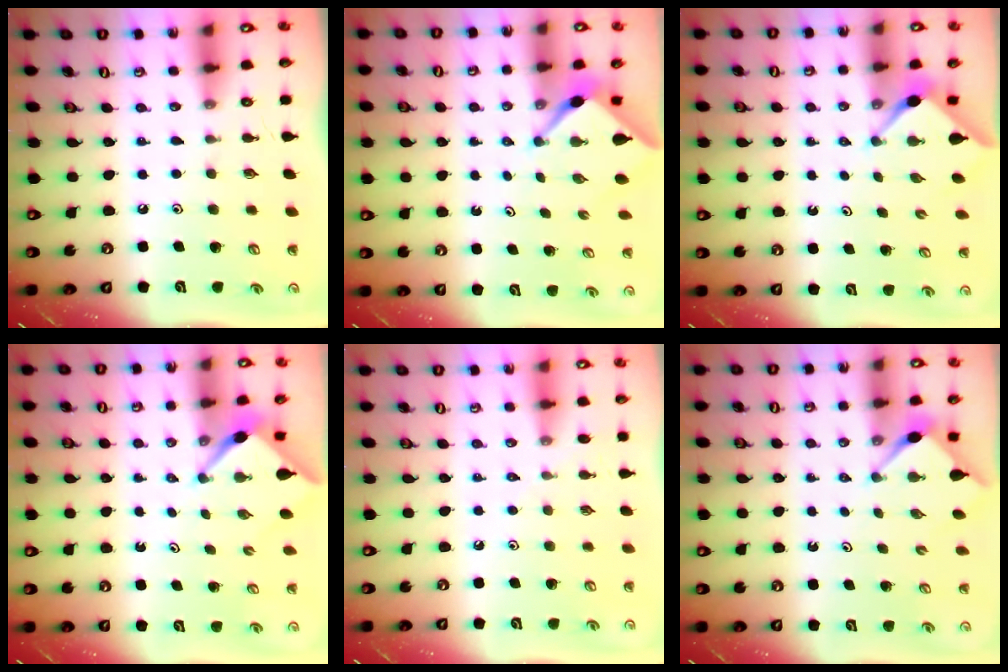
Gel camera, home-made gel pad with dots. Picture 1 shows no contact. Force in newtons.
{"total": 2.2, "press": 2.2, "slide": 0.3}
{"total": 2.9, "press": 2.9, "slide": 0.3}
{"total": 2.5, "press": 2.5, "slide": 0.3}
{"total": 3.5, "press": 3.4, "slide": 0.7}
{"total": 2.8, "press": 2.8, "slide": 0.3}